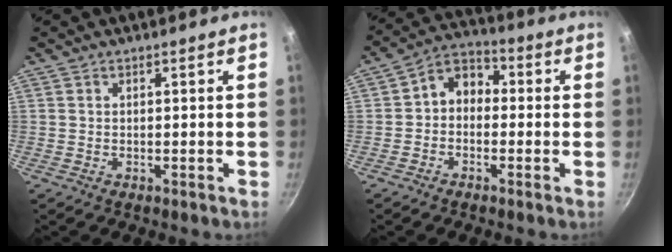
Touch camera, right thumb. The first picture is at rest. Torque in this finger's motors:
{"motor_torque": [-0.02, 0.12, 0.44, -0.36, 0.07]}